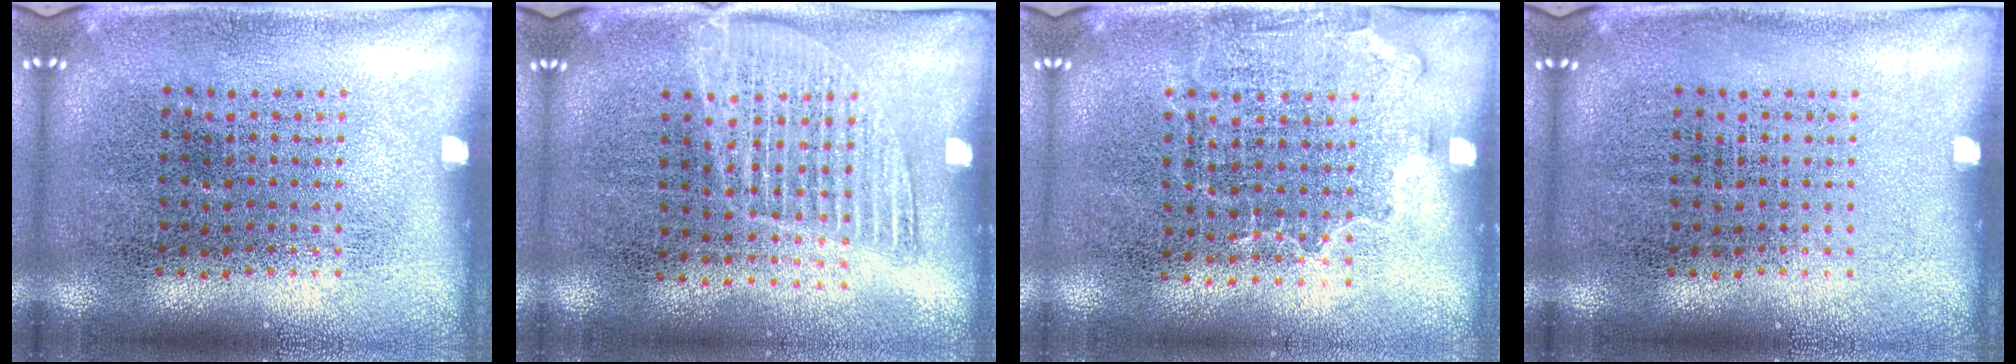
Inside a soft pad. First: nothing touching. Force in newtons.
{"total": 1.3, "press": 1.1, "slide": 0.6}
{"total": 1.4, "press": 1.1, "slide": 0.9}
{"total": 0.0}